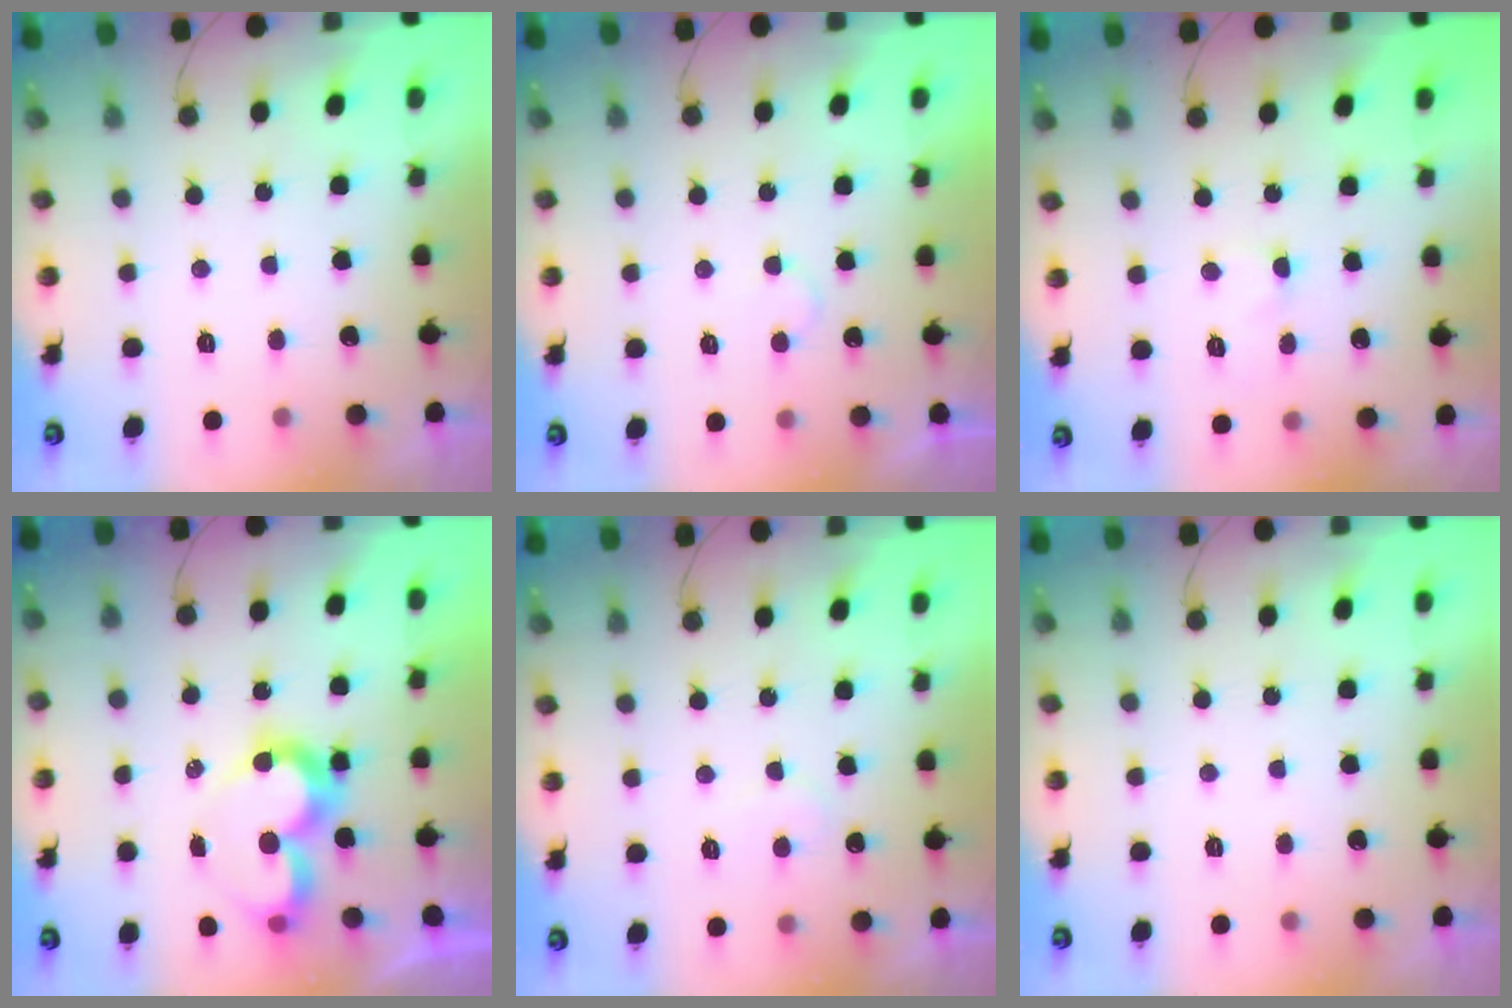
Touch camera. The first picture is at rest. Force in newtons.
{"total": 3.5, "press": 3.5, "slide": 0.3}
{"total": 3.3, "press": 3.3, "slide": 0.4}
{"total": 9.0, "press": 9.0, "slide": 0.8}
{"total": 5.9, "press": 5.9, "slide": 0.3}
{"total": 0.0}